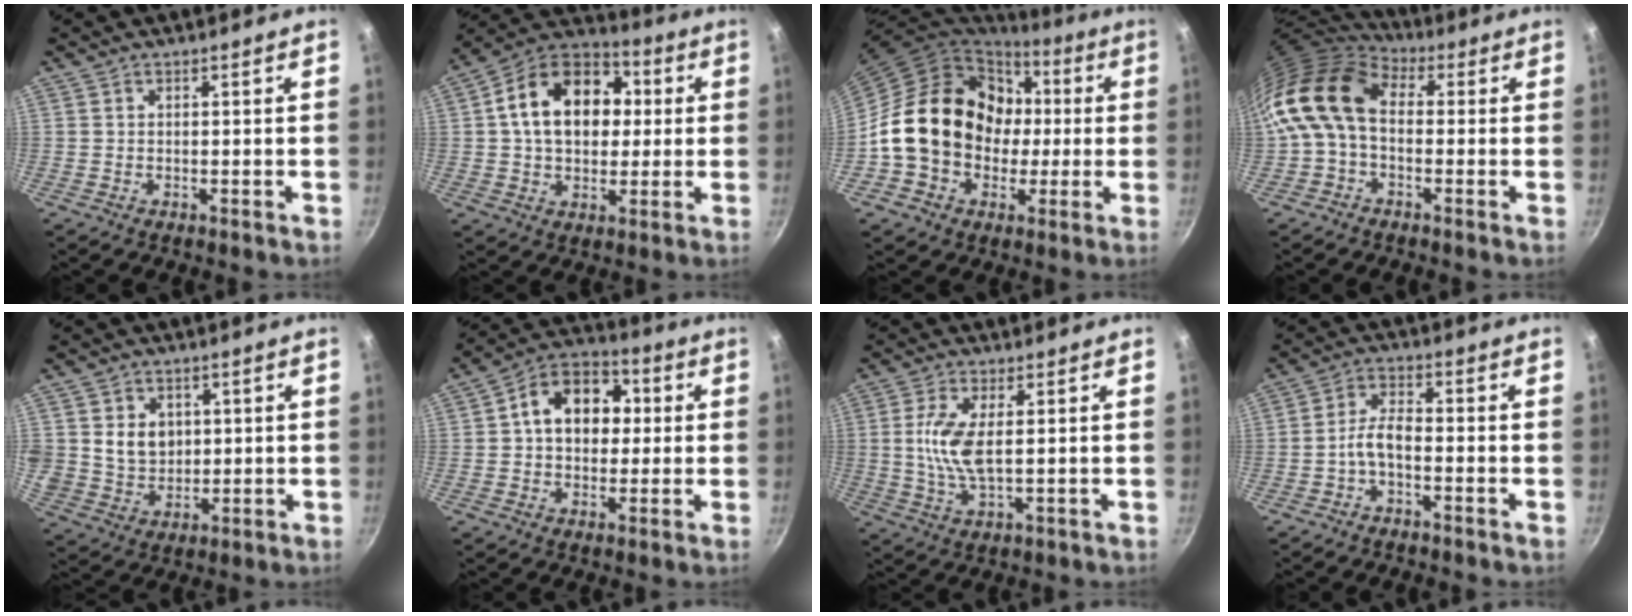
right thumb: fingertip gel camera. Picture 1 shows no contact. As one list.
[{"total": 18.3, "force": [2.7, 13.1, 12.4], "torque": [-0.176, 0.028, 0.027]}, {"total": 20.5, "force": [0.3, 17.0, 11.5], "torque": [-0.162, 0.037, 0.009]}, {"total": 12.7, "force": [0.1, 8.6, 9.4], "torque": [-0.166, 0.024, -0.018]}, {"total": 8.2, "force": [1.6, 7.0, 4.0], "torque": [-0.045, -0.013, 0.037]}, {"total": 13.4, "force": [1.8, 9.9, 8.8], "torque": [-0.092, 0.024, 0.009]}, {"total": 7.7, "force": [1.0, 3.0, 7.1], "torque": [-0.151, -0.004, 0.020]}, {"total": 4.4, "force": [-2.2, 1.7, 3.4], "torque": [-0.070, 0.028, -0.047]}]